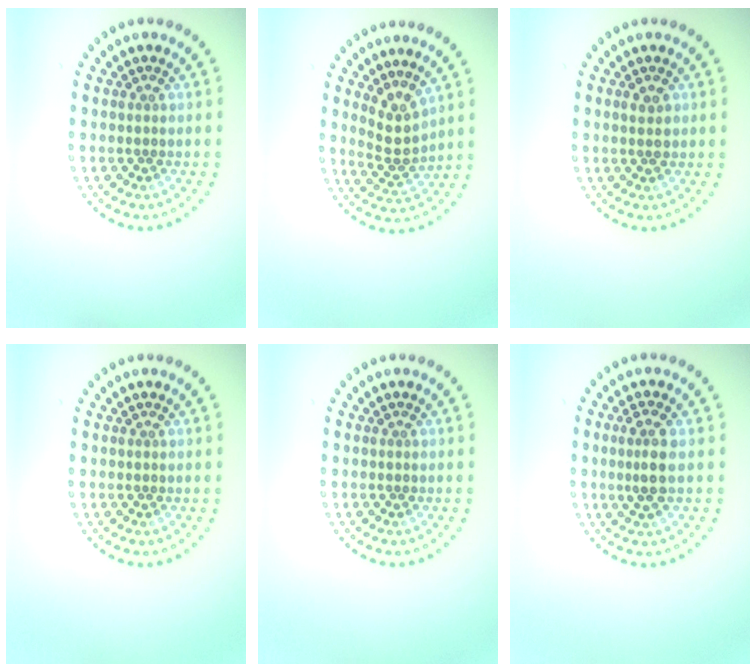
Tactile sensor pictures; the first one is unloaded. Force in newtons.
{"total": 2.8, "press": 2.2, "slide": 1.8}
{"total": 1.5, "press": 1.5, "slide": 0.2}
{"total": 0.0}
{"total": 0.0}
{"total": 2.4, "press": 2.2, "slide": 1.0}